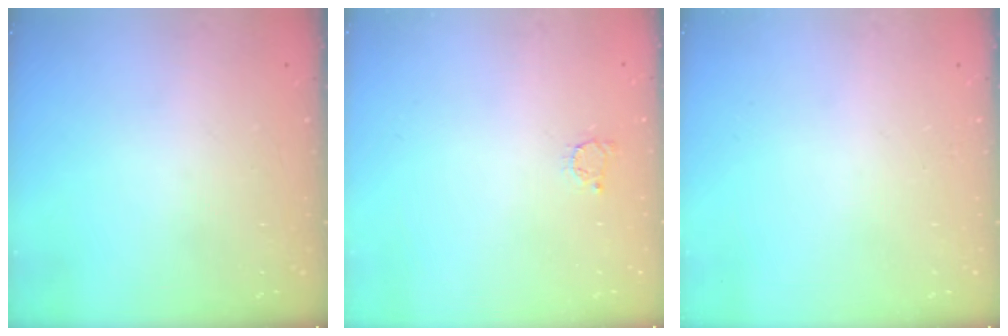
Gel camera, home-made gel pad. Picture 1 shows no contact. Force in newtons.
{"total": 2.5, "press": 2.5, "slide": 0.3}
{"total": 0.0}